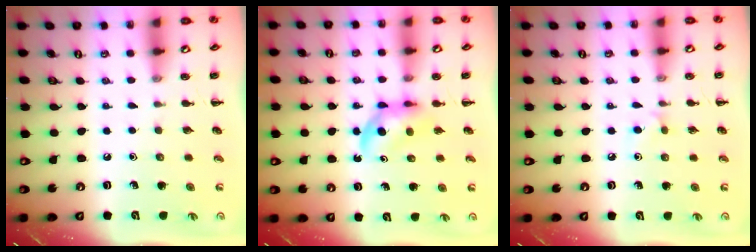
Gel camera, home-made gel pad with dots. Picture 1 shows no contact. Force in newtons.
{"total": 4.5, "press": 4.4, "slide": 1.2}
{"total": 5.2, "press": 4.9, "slide": 1.7}